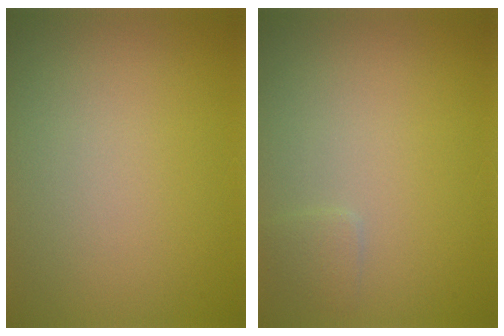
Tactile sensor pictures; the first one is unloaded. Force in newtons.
{"total": 0.9, "press": 0.9, "slide": 0.1}